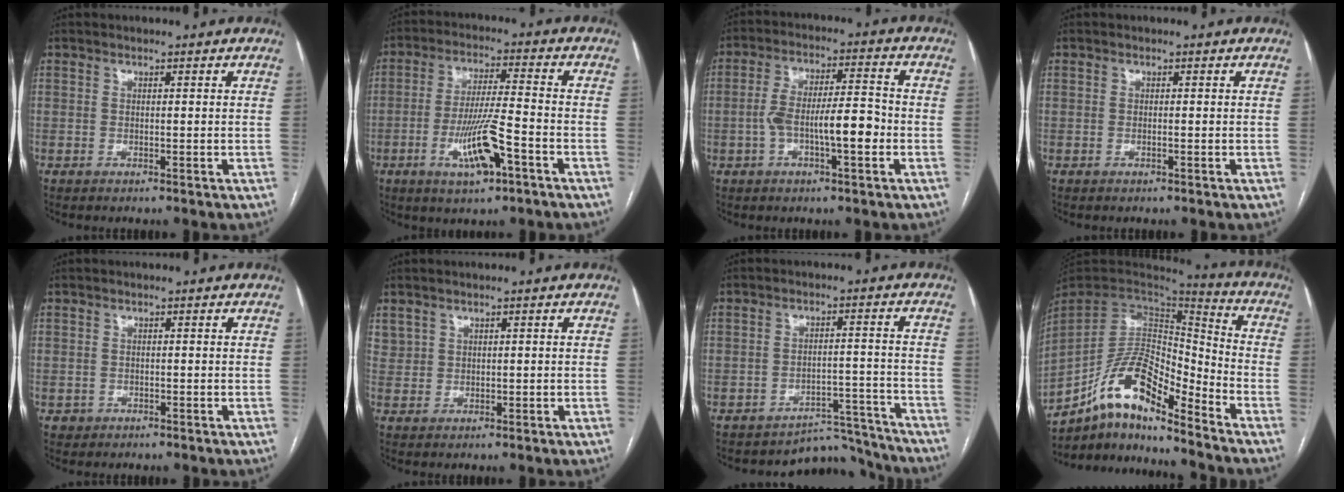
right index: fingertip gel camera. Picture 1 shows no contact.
{"total": 9.9, "force": [-4.3, 1.4, 8.8], "torque": [-0.169, -0.004, -0.072]}
{"total": 9.2, "force": [-2.3, 2.1, 8.7], "torque": [-0.157, 0.022, -0.040]}
{"total": 0.0}
{"total": 1.4, "force": [-0.4, 1.4, 0.0], "torque": [0.001, 0.005, -0.002]}
{"total": 2.0, "force": [1.2, 1.5, 0.3], "torque": [-0.001, 0.005, 0.025]}
{"total": 8.4, "force": [-8.0, 2.0, -1.3], "torque": [0.034, 0.045, -0.106]}
{"total": 14.5, "force": [-10.6, 3.9, 9.1], "torque": [-0.169, 0.033, -0.190]}